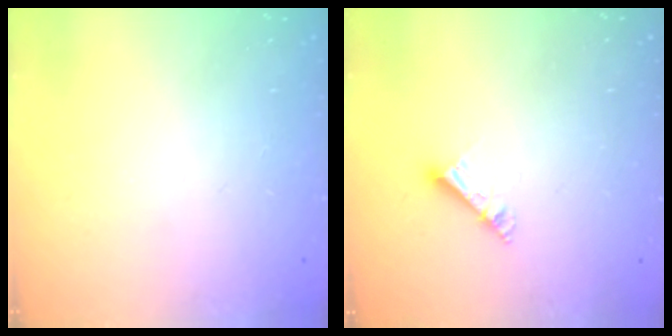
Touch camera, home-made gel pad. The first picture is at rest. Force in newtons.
{"total": 5.0, "press": 4.9, "slide": 0.4}